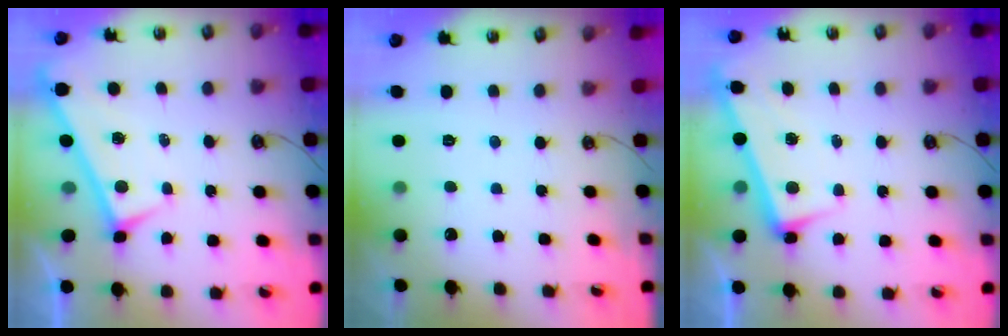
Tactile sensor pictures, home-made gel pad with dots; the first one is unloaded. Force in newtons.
{"total": 0.0}
{"total": 2.6, "press": 2.5, "slide": 0.6}